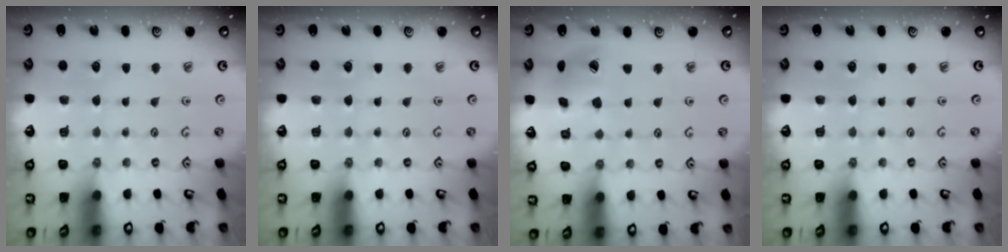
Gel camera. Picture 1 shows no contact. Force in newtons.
{"total": 0.0}
{"total": 9.5, "press": 9.4, "slide": 1.2}
{"total": 0.0}